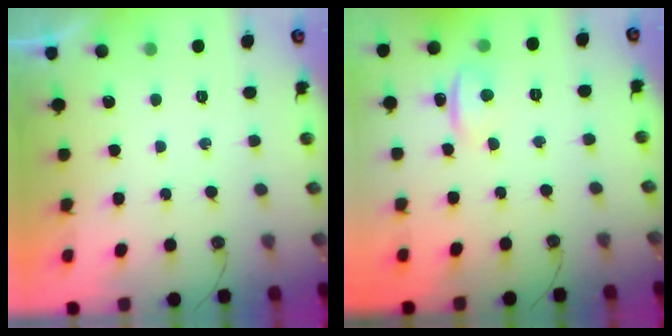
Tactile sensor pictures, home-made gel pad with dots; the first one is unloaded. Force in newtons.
{"total": 8.7, "press": 1.6, "slide": 8.5}